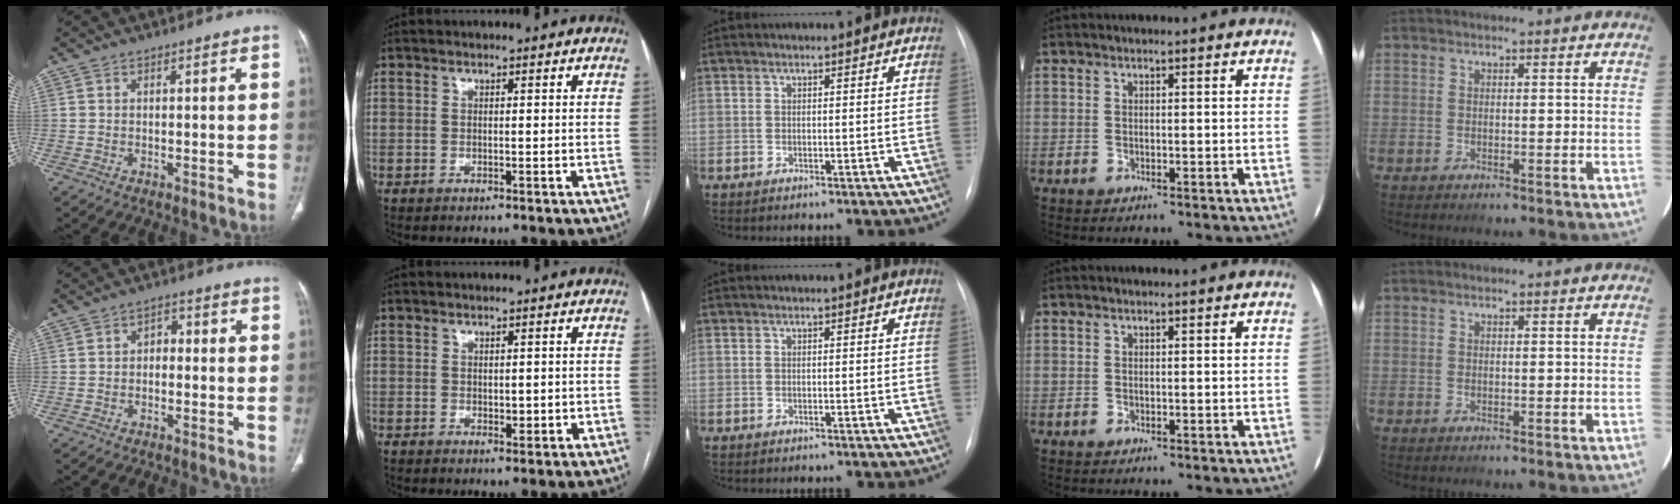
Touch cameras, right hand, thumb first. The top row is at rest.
{"thumb": {"total": 2.6, "force": [-0.3, 1.9, 1.7], "torque": [-0.014, 0.012, -0.014]}, "index": {"total": 1.9, "force": [0.0, 1.1, 1.5], "torque": [-0.017, -0.002, 0.003]}}